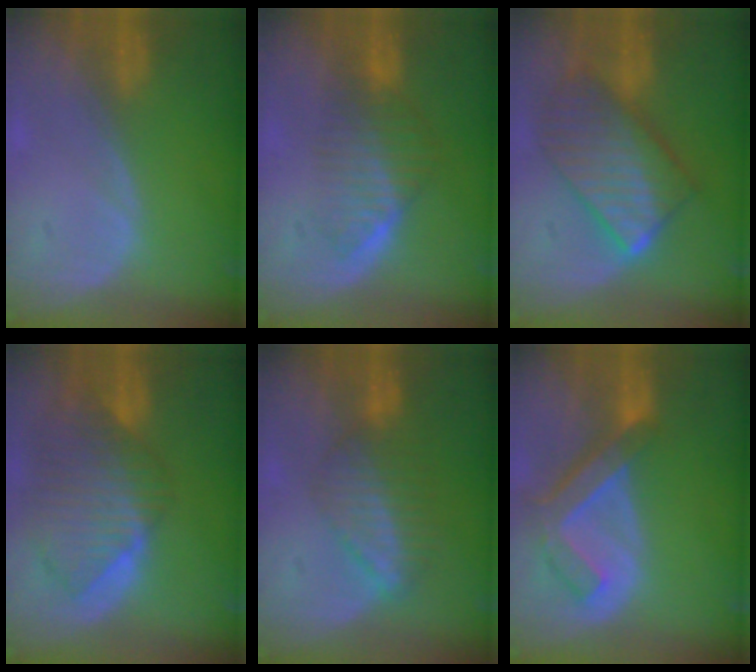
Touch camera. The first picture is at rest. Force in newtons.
{"total": 6.4, "press": 5.8, "slide": 2.7}
{"total": 10.1, "press": 10.1, "slide": 0.8}
{"total": 10.3, "press": 8.9, "slide": 5.1}
{"total": 6.4, "press": 6.0, "slide": 2.0}
{"total": 7.4, "press": 6.4, "slide": 3.6}